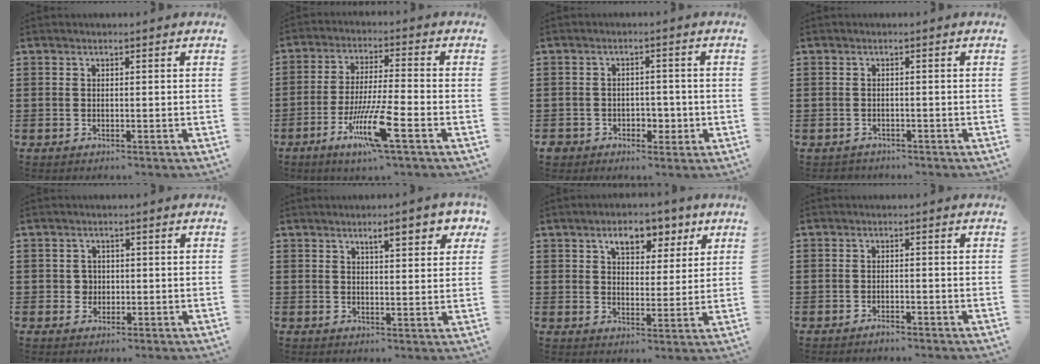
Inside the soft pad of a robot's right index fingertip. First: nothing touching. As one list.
[{"total": 10.0, "force": [-4.9, 1.0, 8.6], "torque": [-0.177, -0.010, -0.094]}, {"total": 3.4, "force": [-1.3, 2.9, 1.2], "torque": [-0.032, 0.006, -0.028]}, {"total": 1.0, "force": [-0.9, 0.4, -0.1], "torque": [-0.002, 0.003, -0.022]}, {"total": 1.9, "force": [-0.1, 1.8, 0.6], "torque": [-0.018, 0.008, -0.003]}, {"total": 4.8, "force": [3.0, 1.2, 3.6], "torque": [-0.053, -0.002, 0.045]}, {"total": 6.2, "force": [4.1, 3.4, 3.3], "torque": [-0.060, 0.000, 0.066]}, {"total": 1.2, "force": [-1.1, 0.2, 0.4], "torque": [-0.012, -0.004, -0.020]}]